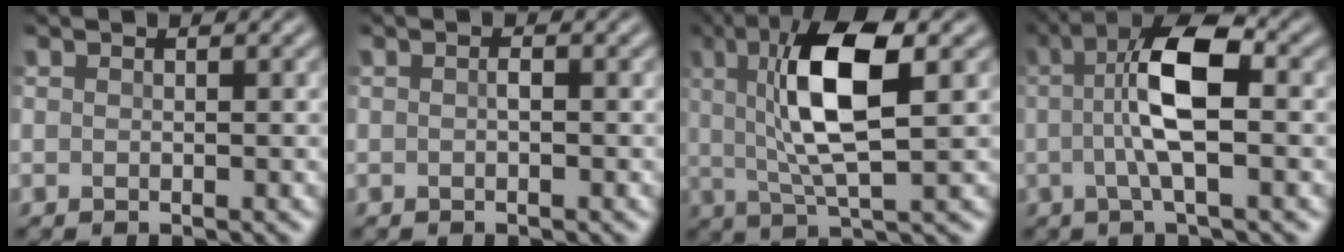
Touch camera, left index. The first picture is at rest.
{"total": 0.7, "force": [-0.1, 0.3, 0.7], "torque": [-0.014, 0.002, 0.000]}
{"total": 8.4, "force": [1.8, 2.2, 7.9], "torque": [-0.143, 0.009, 0.028]}
{"total": 6.7, "force": [0.6, 1.8, 6.4], "torque": [-0.126, 0.016, 0.003]}